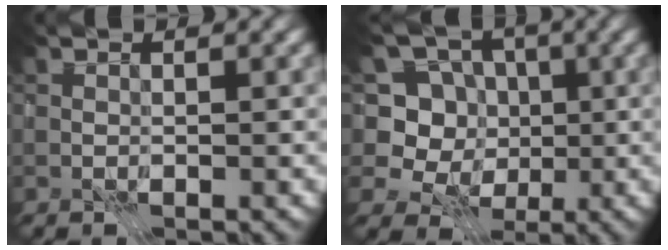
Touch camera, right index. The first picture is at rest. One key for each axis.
{"total": 7.7, "fx": -1.0, "fy": 7.2, "fz": 2.4, "tx": -0.047, "ty": 0.025, "tz": -0.054}